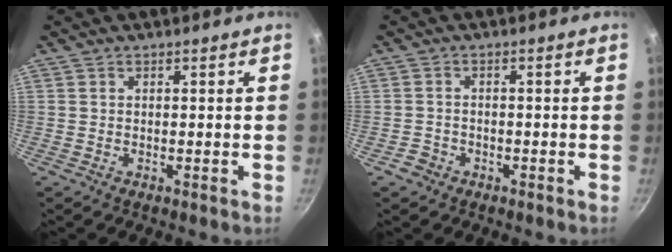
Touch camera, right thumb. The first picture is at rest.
{"total": 2.3, "force": [-1.4, 1.7, 0.4], "torque": [-0.004, 0.020, -0.022]}